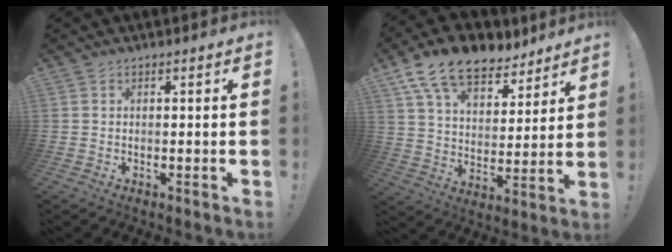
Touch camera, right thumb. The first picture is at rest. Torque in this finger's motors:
{"motor_torque": [0.45, 2.48, 0.44, 0.16, 0.07]}